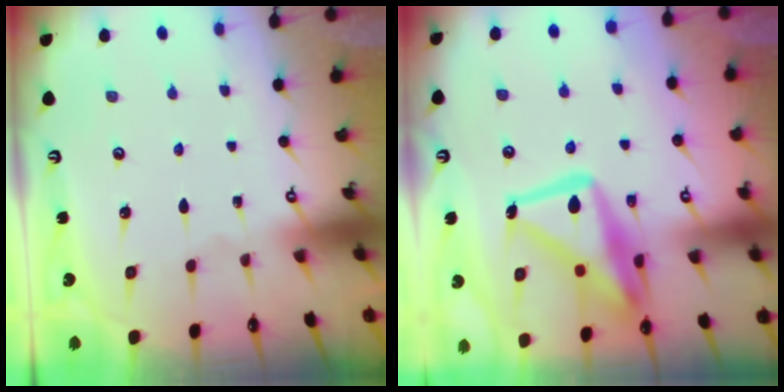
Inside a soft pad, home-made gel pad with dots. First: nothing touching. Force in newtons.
{"total": 18.9, "press": 18.8, "slide": 2.0}